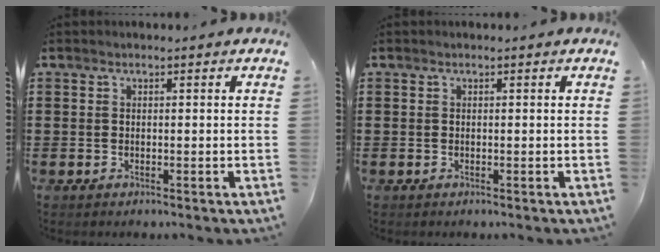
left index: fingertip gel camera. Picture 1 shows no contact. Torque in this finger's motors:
{"motor_torque": [-0.16, 0.17, 0.00, -0.01]}